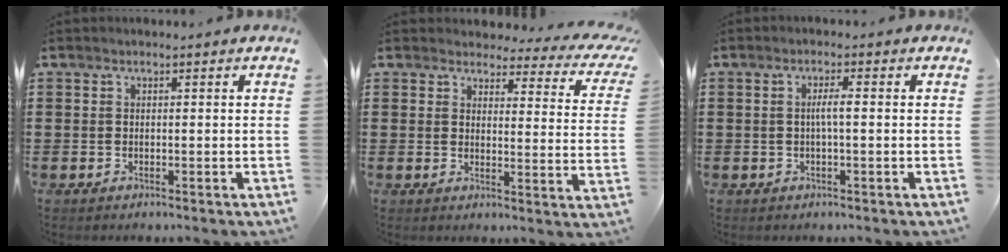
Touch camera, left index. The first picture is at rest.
{"total": 3.5, "force": [3.2, 1.0, 1.1], "torque": [-0.033, -0.019, 0.052]}
{"total": 2.3, "force": [-0.2, 0.2, 2.3], "torque": [-0.046, 0.001, -0.005]}